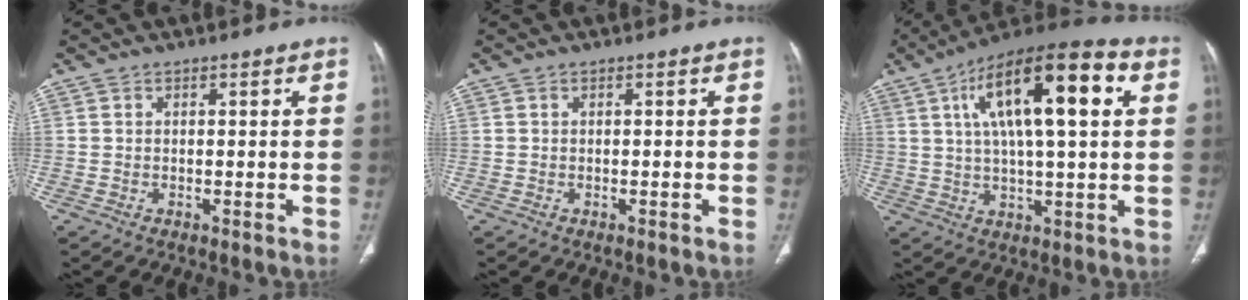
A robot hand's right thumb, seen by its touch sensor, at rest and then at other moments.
{"total": 0.0}
{"total": 19.7, "force": [5.8, 6.2, 17.8], "torque": [-0.279, 0.013, 0.085]}